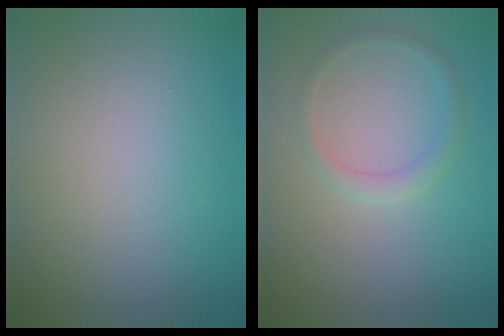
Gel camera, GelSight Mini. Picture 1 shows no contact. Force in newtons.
{"total": 1.4, "press": 1.4, "slide": 0.1}